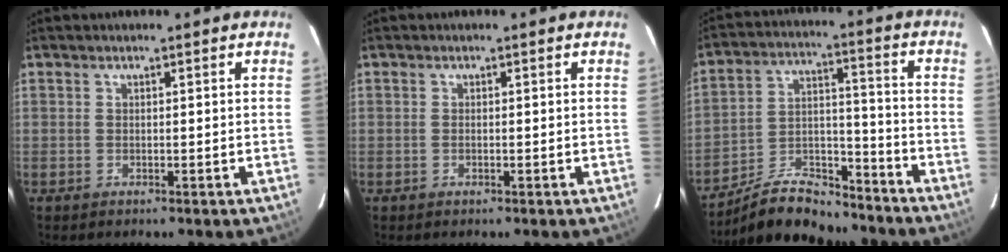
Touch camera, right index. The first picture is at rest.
{"total": 0.0}
{"total": 13.8, "force": [-11.6, 5.3, 5.2], "torque": [-0.107, 0.034, -0.188]}